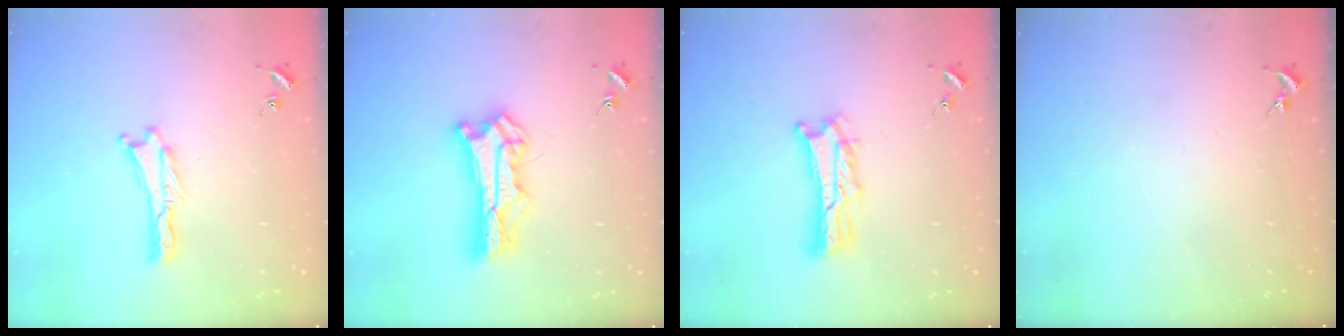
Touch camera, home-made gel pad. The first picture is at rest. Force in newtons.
{"total": 10.7, "press": 10.6, "slide": 1.0}
{"total": 5.1, "press": 5.1, "slide": 0.5}
{"total": 0.0}